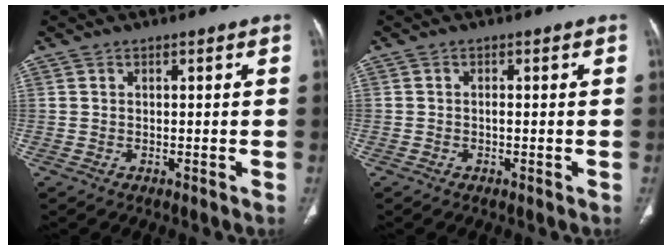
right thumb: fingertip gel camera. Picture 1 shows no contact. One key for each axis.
{"total": 1.1, "fx": -0.4, "fy": 0.2, "fz": 1.0, "tx": -0.020, "ty": 0.000, "tz": -0.009}